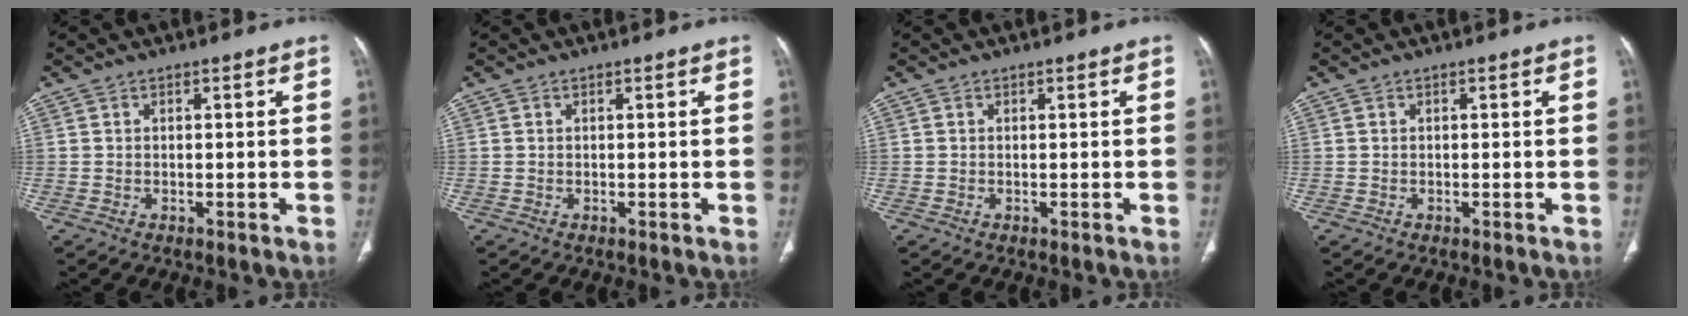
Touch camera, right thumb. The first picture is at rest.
{"total": 0.0}
{"total": 0.0}
{"total": 0.0}